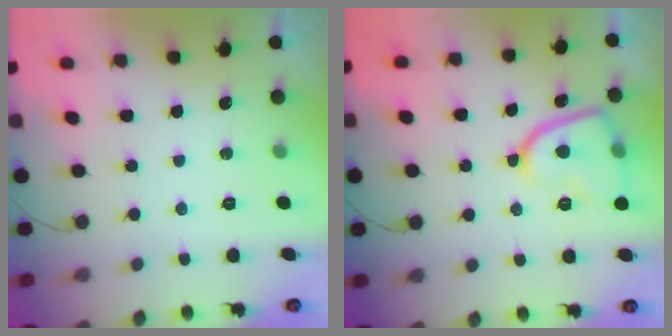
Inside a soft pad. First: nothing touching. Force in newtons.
{"total": 13.7, "press": 13.6, "slide": 1.4}